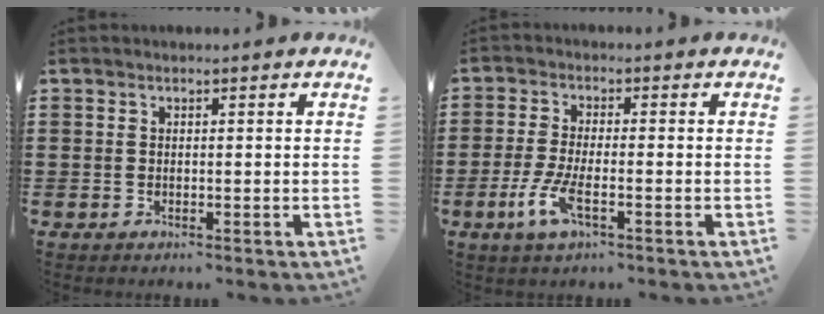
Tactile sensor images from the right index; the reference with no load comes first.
{"total": 5.2, "force": [-2.3, 1.3, 4.5], "torque": [-0.107, -0.015, -0.047]}